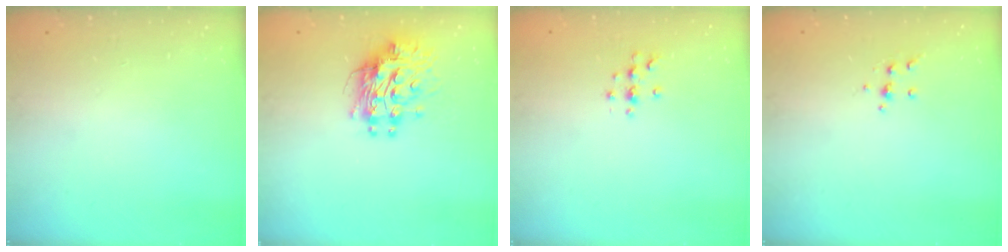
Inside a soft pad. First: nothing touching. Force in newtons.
{"total": 11.5, "press": 11.5, "slide": 1.0}
{"total": 3.7, "press": 3.7, "slide": 0.4}
{"total": 4.0, "press": 3.8, "slide": 1.0}